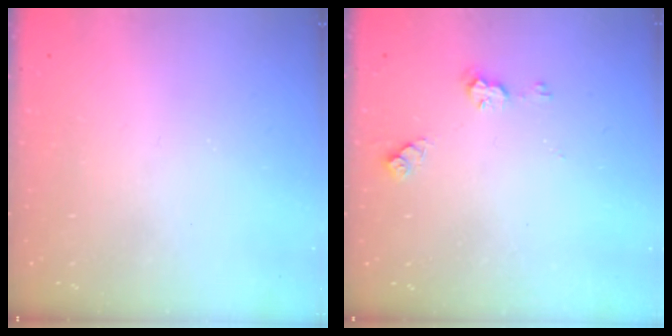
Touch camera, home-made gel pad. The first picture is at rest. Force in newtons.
{"total": 5.1, "press": 5.0, "slide": 0.6}